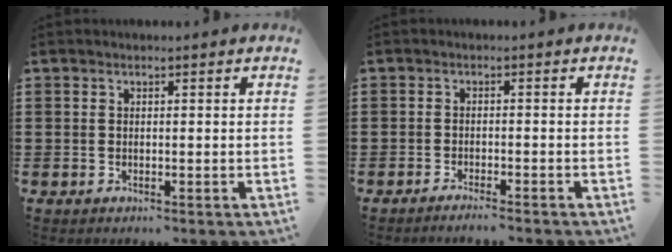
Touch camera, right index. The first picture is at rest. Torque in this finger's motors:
{"motor_torque": [0.09, 0.71, -0.35, -0.01]}